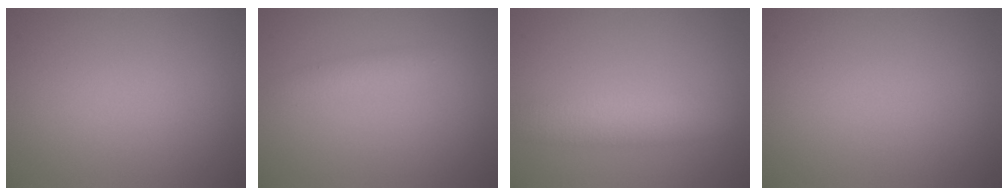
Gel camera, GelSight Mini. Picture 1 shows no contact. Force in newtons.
{"total": 1.3, "press": 1.3, "slide": 0.1}
{"total": 3.6, "press": 3.6, "slide": 0.1}
{"total": 0.0}